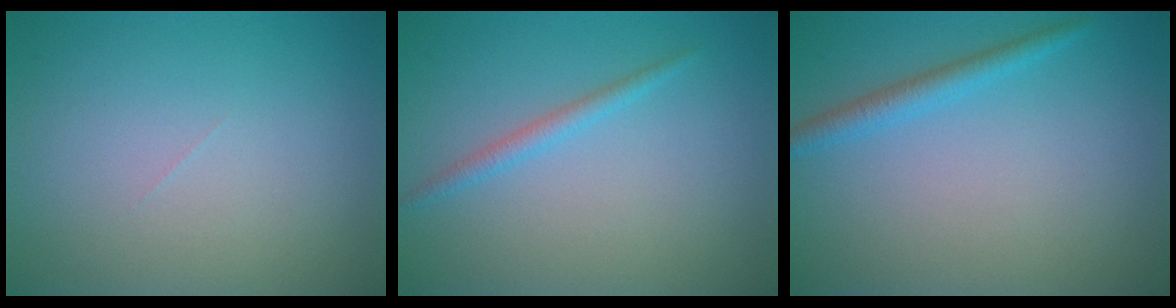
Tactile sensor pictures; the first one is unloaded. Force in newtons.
{"total": 1.4, "press": 1.4, "slide": 0.1}
{"total": 2.0, "press": 2.0, "slide": 0.1}